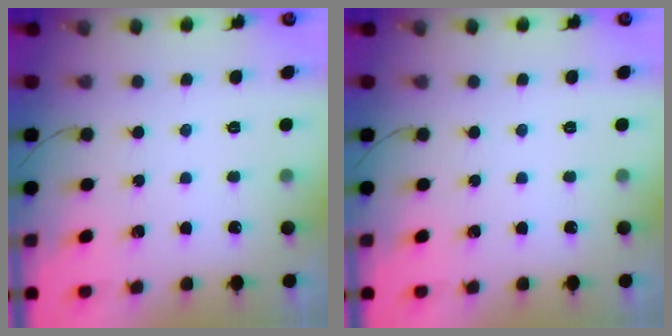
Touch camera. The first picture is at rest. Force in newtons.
{"total": 0.0}